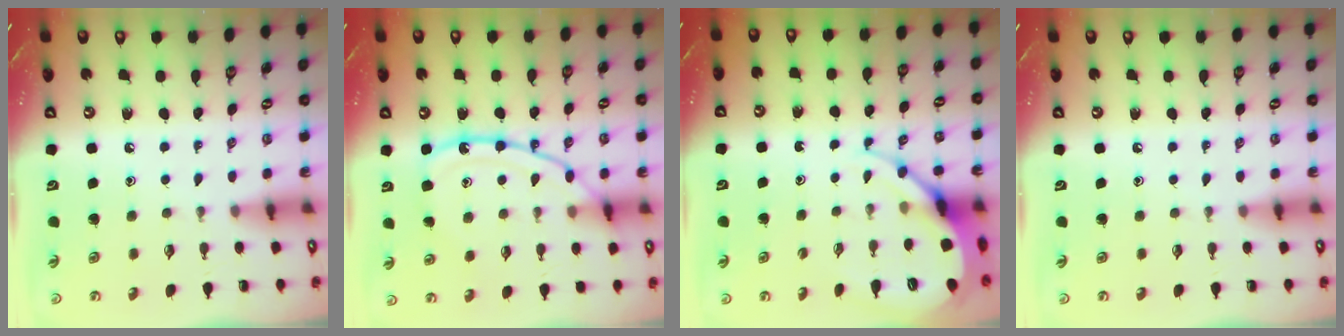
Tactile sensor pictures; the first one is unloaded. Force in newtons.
{"total": 13.7, "press": 13.6, "slide": 1.1}
{"total": 9.9, "press": 9.8, "slide": 1.2}
{"total": 0.0}